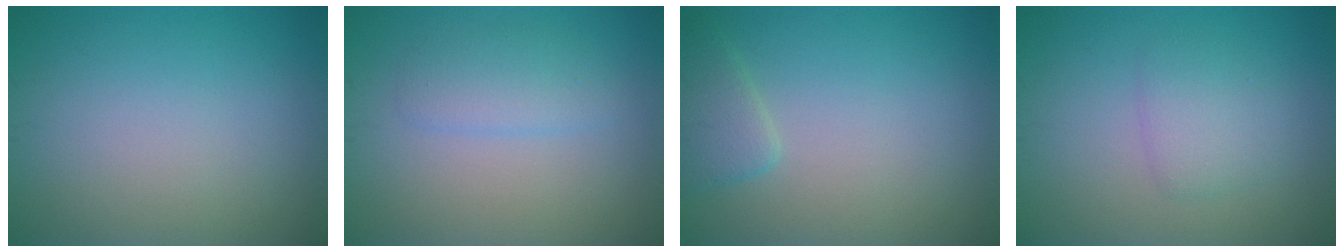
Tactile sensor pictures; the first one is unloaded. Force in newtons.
{"total": 2.2, "press": 2.2, "slide": 0.1}
{"total": 2.1, "press": 2.1, "slide": 0.2}
{"total": 2.4, "press": 2.4, "slide": 0.1}